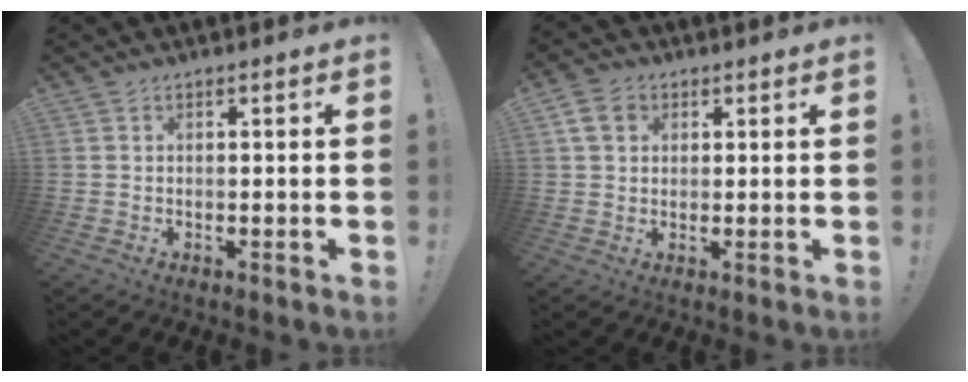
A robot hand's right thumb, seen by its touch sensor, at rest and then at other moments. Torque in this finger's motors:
{"motor_torque": [0.04, 0.04, 0.13, 0.08, 0.09]}